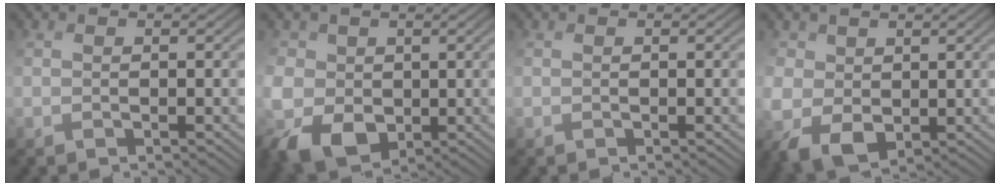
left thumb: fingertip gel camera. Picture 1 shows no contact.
{"total": 8.7, "force": [-0.9, 7.2, 4.9], "torque": [-0.143, -0.021, -0.021]}
{"total": 0.0}
{"total": 6.0, "force": [0.5, 5.0, 3.3], "torque": [-0.106, -0.016, 0.008]}